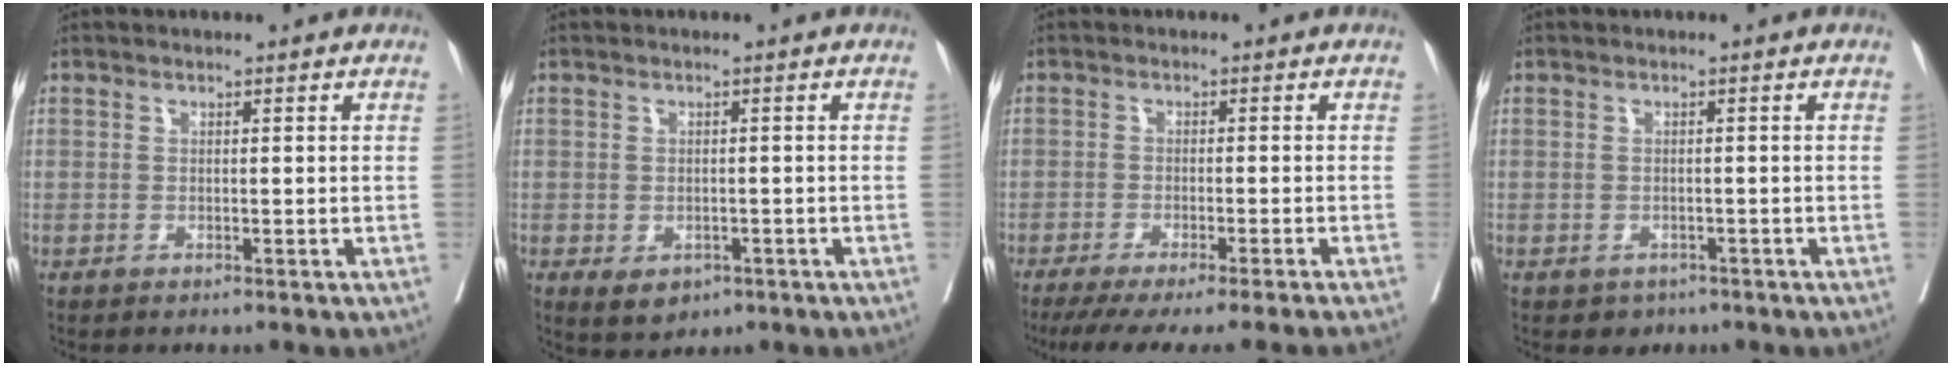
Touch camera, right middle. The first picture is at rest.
{"total": 3.8, "force": [-1.9, 2.6, 2.0], "torque": [-0.024, -0.002, -0.016]}
{"total": 12.7, "force": [-11.1, -1.5, 6.0], "torque": [-0.060, -0.042, -0.158]}
{"total": 2.3, "force": [-1.5, 1.7, 0.4], "torque": [-0.006, 0.003, -0.018]}